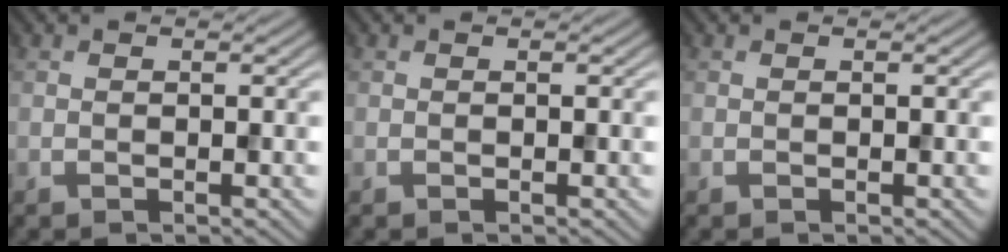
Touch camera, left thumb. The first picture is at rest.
{"total": 0.0}
{"total": 0.0}